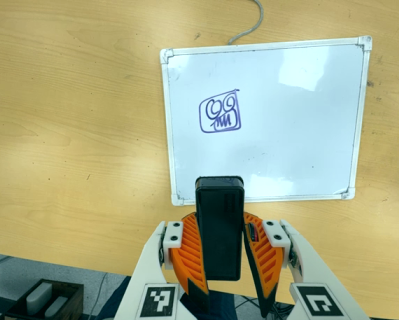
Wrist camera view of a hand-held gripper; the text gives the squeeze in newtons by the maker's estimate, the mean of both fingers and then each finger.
{"total": 11.3, "left": 8.6, "right": 14.1}